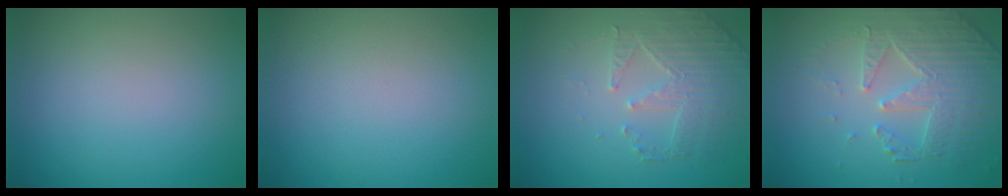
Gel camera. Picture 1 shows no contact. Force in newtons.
{"total": 0.0}
{"total": 2.5, "press": 2.2, "slide": 1.2}
{"total": 4.4, "press": 4.2, "slide": 1.3}